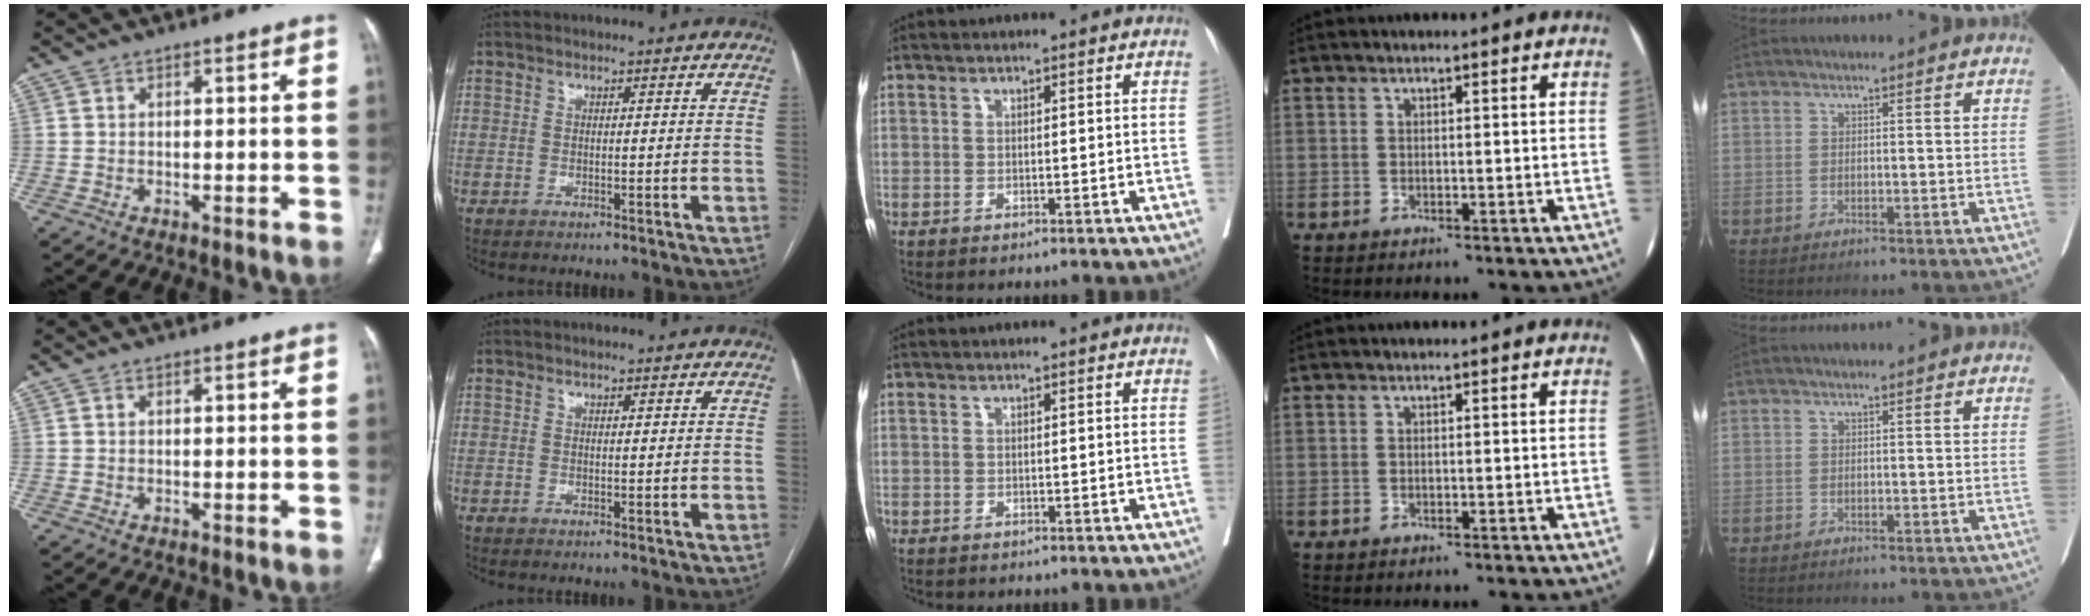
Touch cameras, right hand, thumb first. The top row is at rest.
{}